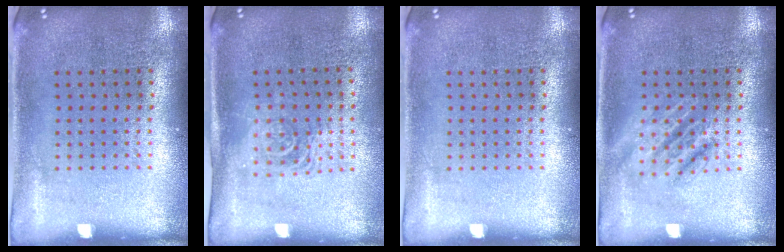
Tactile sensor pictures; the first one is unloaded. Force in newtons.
{"total": 1.6, "press": 1.3, "slide": 0.9}
{"total": 0.0}
{"total": 2.3, "press": 2.2, "slide": 0.3}